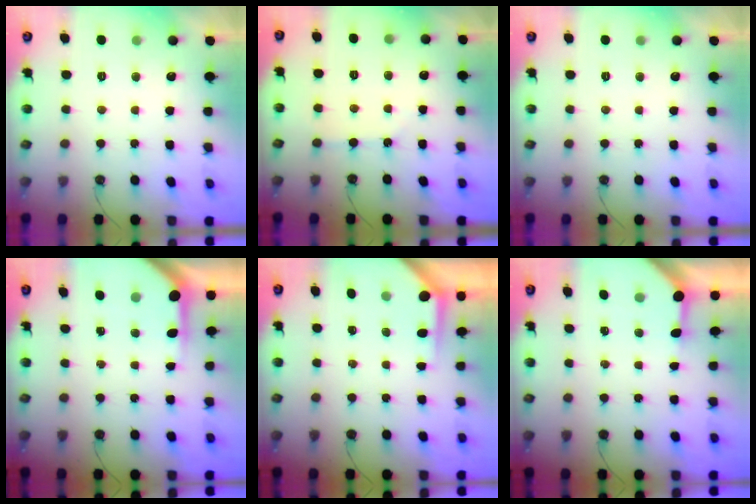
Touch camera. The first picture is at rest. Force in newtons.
{"total": 4.1, "press": 4.1, "slide": 0.7}
{"total": 0.0}
{"total": 5.1, "press": 5.1, "slide": 0.1}
{"total": 3.7, "press": 3.7, "slide": 0.3}
{"total": 3.2, "press": 3.1, "slide": 0.3}